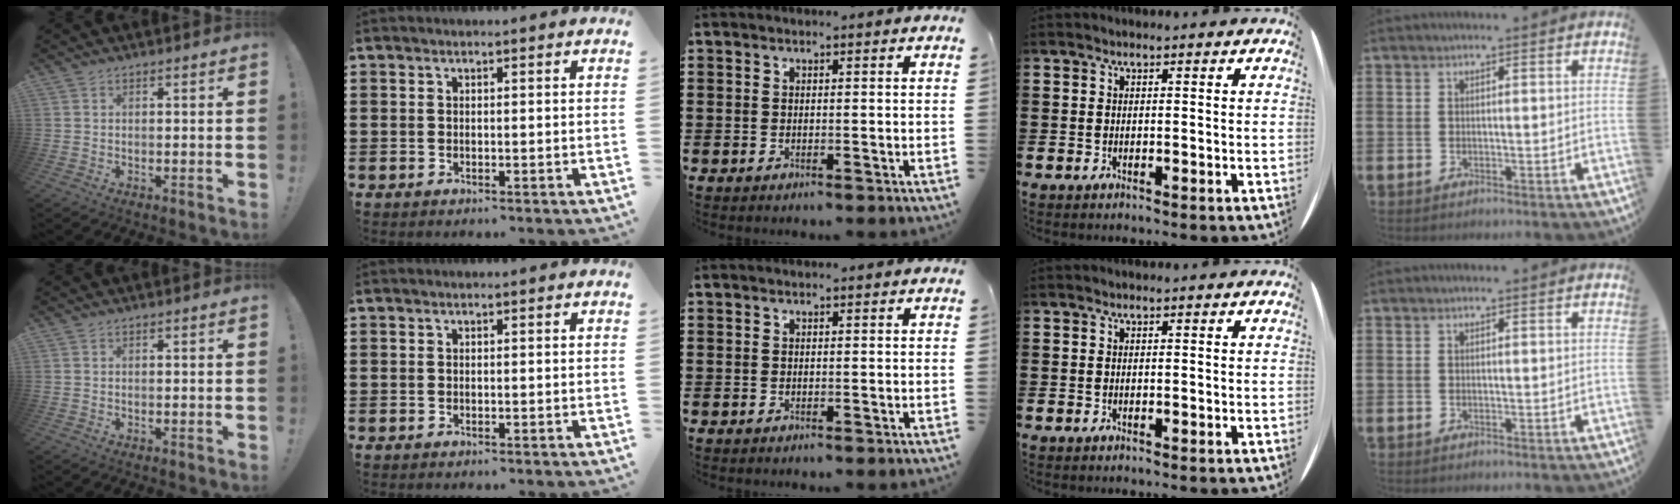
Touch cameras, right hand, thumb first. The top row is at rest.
{}